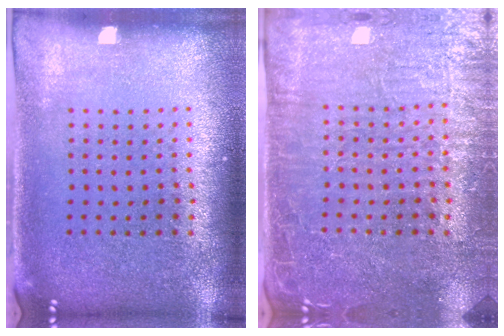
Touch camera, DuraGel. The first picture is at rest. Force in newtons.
{"total": 4.1, "press": 3.9, "slide": 1.3}